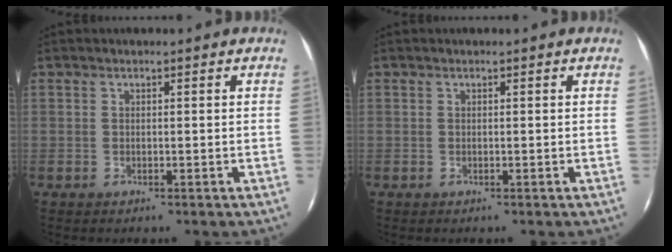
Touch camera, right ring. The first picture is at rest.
{"total": 0.0}